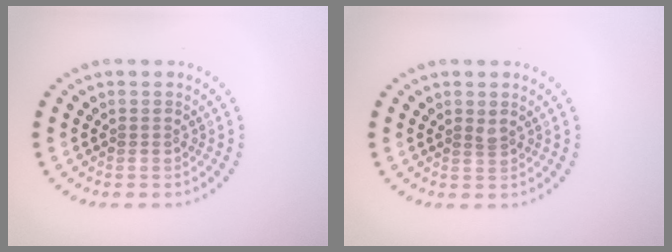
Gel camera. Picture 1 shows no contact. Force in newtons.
{"total": 0.8, "press": 0.5, "slide": 0.5}